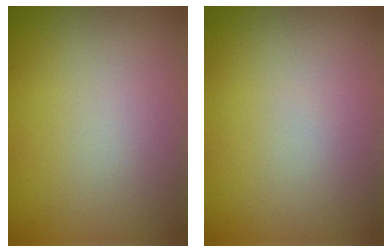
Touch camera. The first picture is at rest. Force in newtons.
{"total": 0.0}